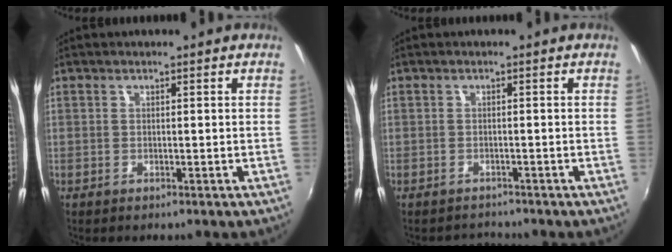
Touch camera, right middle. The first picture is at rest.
{"total": 1.8, "force": [-1.7, 0.3, -0.3], "torque": [-0.003, -0.003, -0.028]}